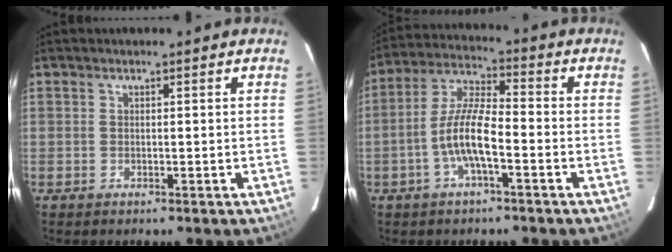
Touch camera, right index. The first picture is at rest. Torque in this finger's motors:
{"motor_torque": [1.64, -0.49, 0.84, 0.21]}